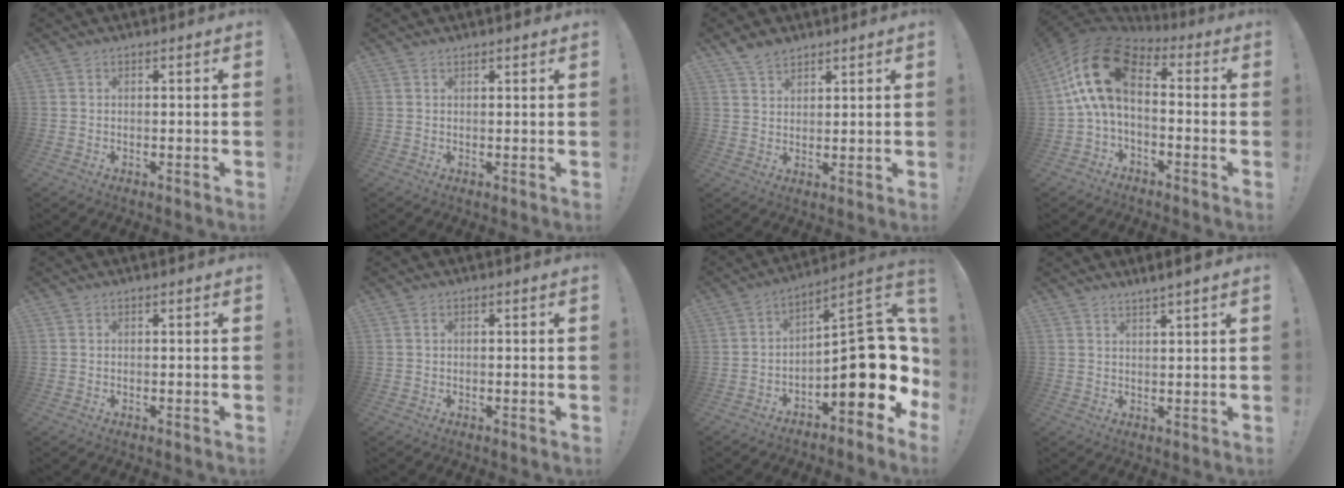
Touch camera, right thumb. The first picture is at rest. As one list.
[{"total": 0.8, "force": [0.7, 0.2, 0.2], "torque": [0.007, -0.005, 0.011]}, {"total": 6.4, "force": [4.8, 3.8, 2.0], "torque": [-0.033, -0.024, 0.092]}, {"total": 15.8, "force": [3.2, 8.7, 12.8], "torque": [-0.251, 0.002, 0.060]}, {"total": 0.0}, {"total": 0.6, "force": [0.5, 0.2, 0.3], "torque": [-0.006, 0.004, 0.008]}, {"total": 17.8, "force": [-3.7, 7.7, 15.6], "torque": [-0.202, 0.017, -0.053]}, {"total": 3.2, "force": [2.6, -0.3, 1.8], "torque": [-0.026, -0.015, 0.042]}]